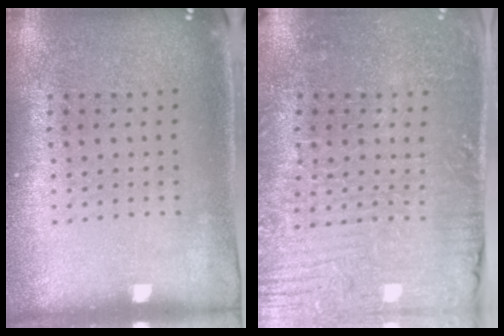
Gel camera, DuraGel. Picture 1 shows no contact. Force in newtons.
{"total": 3.9, "press": 3.8, "slide": 0.5}